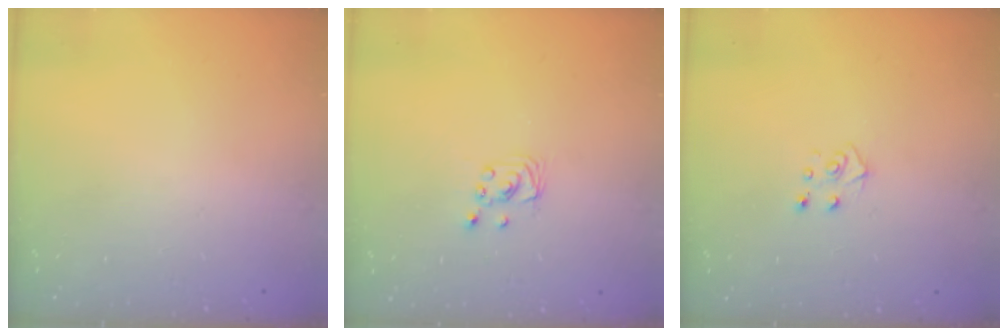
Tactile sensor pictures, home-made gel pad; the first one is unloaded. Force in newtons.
{"total": 2.2, "press": 2.2, "slide": 0.2}
{"total": 5.4, "press": 5.3, "slide": 0.4}